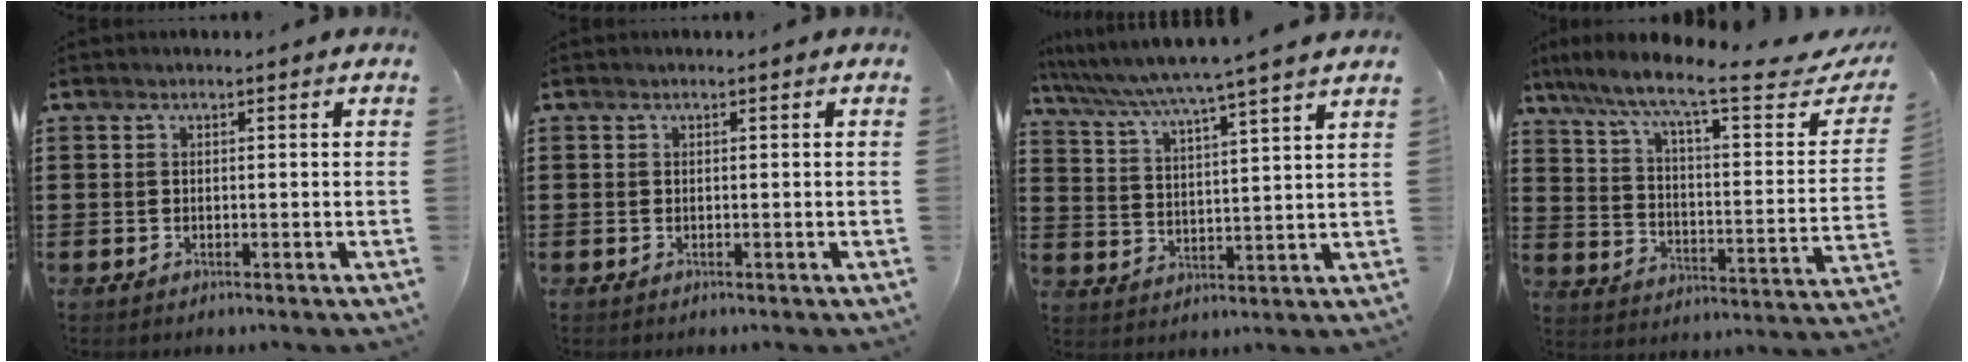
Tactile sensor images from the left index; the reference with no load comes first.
{"total": 0.0}
{"total": 5.1, "force": [4.6, -1.4, 1.9], "torque": [-0.057, -0.040, 0.070]}
{"total": 9.8, "force": [7.4, 0.9, 6.4], "torque": [-0.143, -0.047, 0.113]}